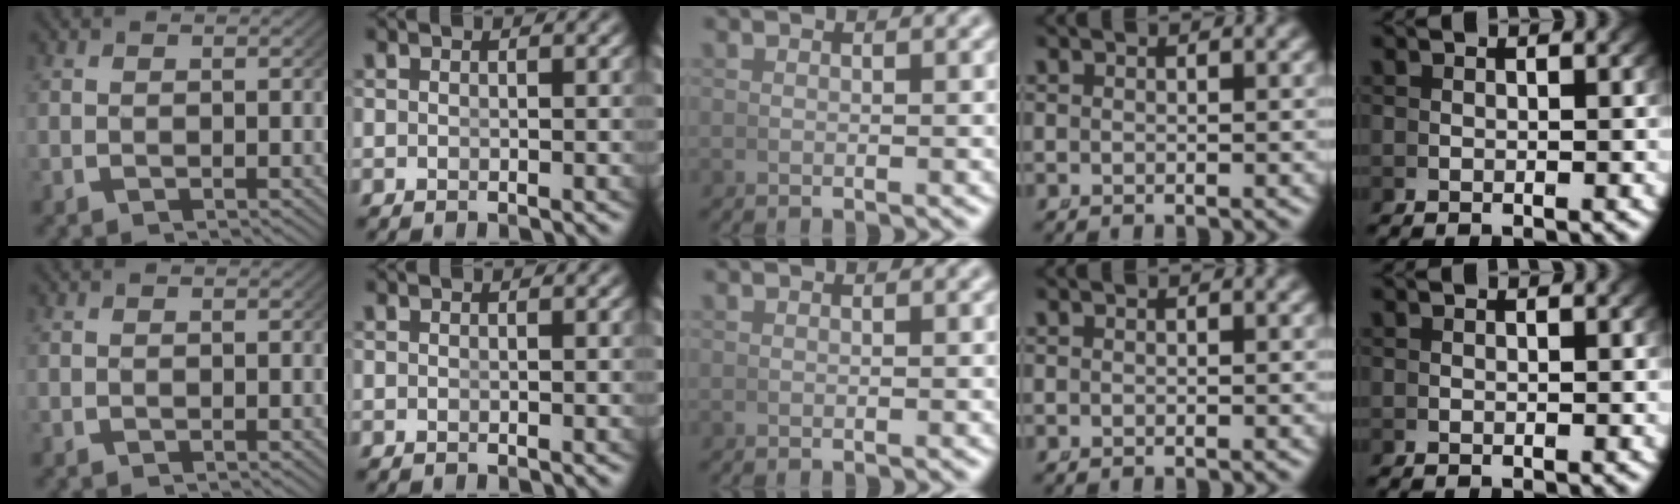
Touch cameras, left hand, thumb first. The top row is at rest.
{}